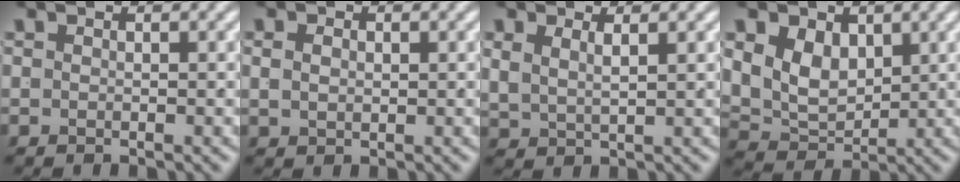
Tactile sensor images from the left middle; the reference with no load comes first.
{"total": 0.9, "force": [0.3, 0.2, 0.8], "torque": [-0.009, -0.007, 0.016]}
{"total": 1.9, "force": [1.0, 0.8, 1.4], "torque": [-0.033, -0.010, 0.032]}
{"total": 8.0, "force": [0.8, 6.7, 4.4], "torque": [-0.100, -0.026, 0.023]}